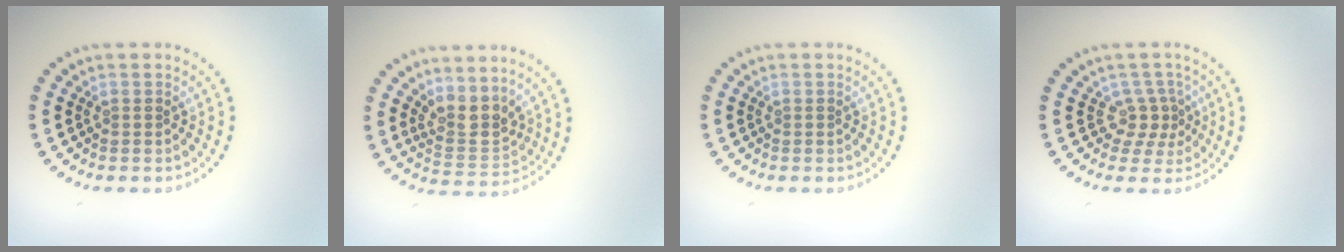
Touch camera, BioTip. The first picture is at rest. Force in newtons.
{"total": 3.1, "press": 2.6, "slide": 1.8}
{"total": 0.0}
{"total": 2.5, "press": 1.6, "slide": 2.0}